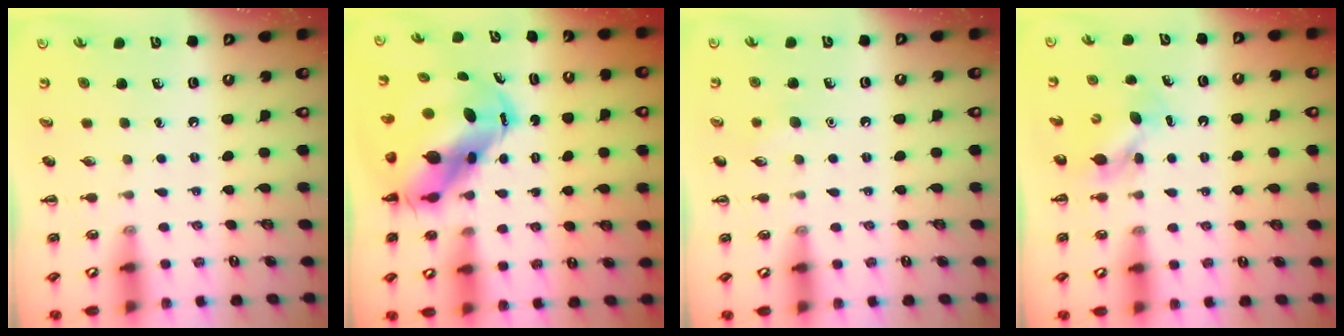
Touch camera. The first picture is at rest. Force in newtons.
{"total": 10.9, "press": 10.5, "slide": 3.0}
{"total": 4.3, "press": 4.2, "slide": 1.0}
{"total": 4.8, "press": 4.7, "slide": 0.7}